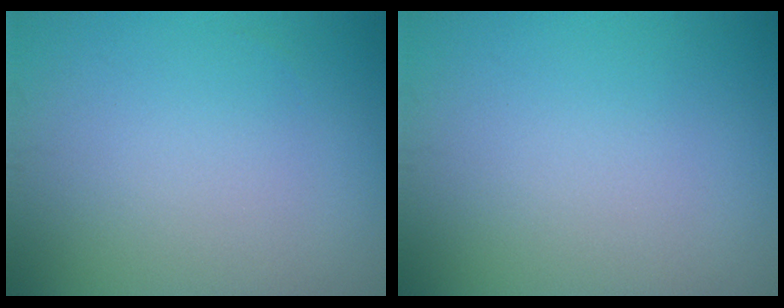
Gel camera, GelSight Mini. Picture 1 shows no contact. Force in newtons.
{"total": 0.0}